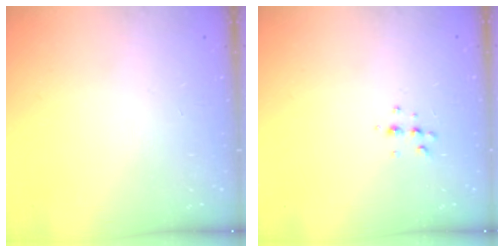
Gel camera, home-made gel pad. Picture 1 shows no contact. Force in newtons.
{"total": 4.7, "press": 4.6, "slide": 0.9}